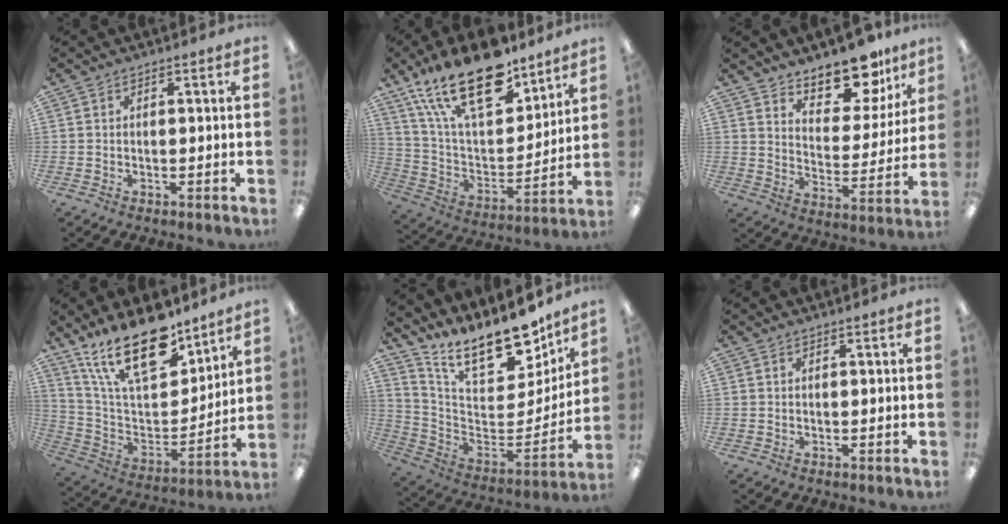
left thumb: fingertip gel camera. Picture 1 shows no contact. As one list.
[{"total": 24.0, "force": [16.1, 10.2, 14.5], "torque": [-0.276, -0.087, 0.281]}, {"total": 13.7, "force": [12.1, 4.9, 4.3], "torque": [-0.060, -0.096, 0.218]}, {"total": 22.4, "force": [15.5, 9.6, 13.0], "torque": [-0.245, -0.089, 0.276]}, {"total": 17.6, "force": [13.8, 6.5, 8.7], "torque": [-0.135, -0.113, 0.240]}, {"total": 0.0}]